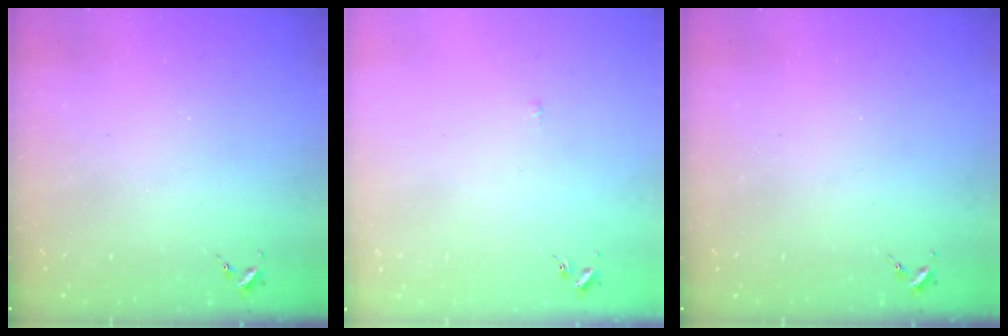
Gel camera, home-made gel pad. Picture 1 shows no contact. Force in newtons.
{"total": 2.6, "press": 2.6, "slide": 0.3}
{"total": 0.0}